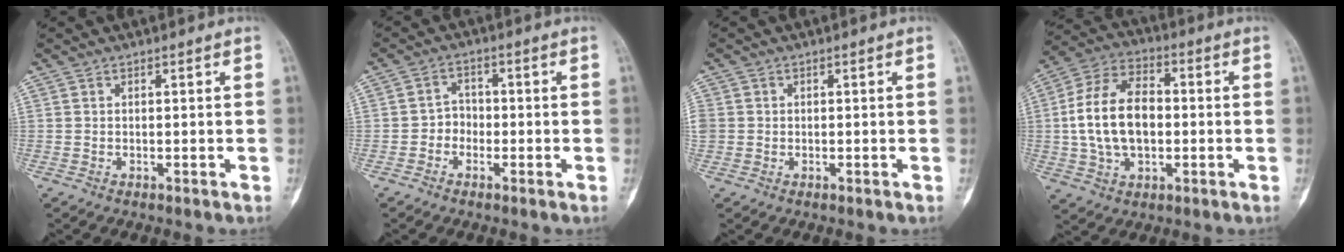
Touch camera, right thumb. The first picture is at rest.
{"total": 3.3, "force": [-1.4, 2.8, 1.1], "torque": [0.007, 0.016, -0.036]}
{"total": 2.6, "force": [0.0, 2.5, 1.0], "torque": [-0.013, 0.008, -0.001]}
{"total": 15.0, "force": [-0.4, 9.5, 11.6], "torque": [-0.206, 0.024, -0.011]}